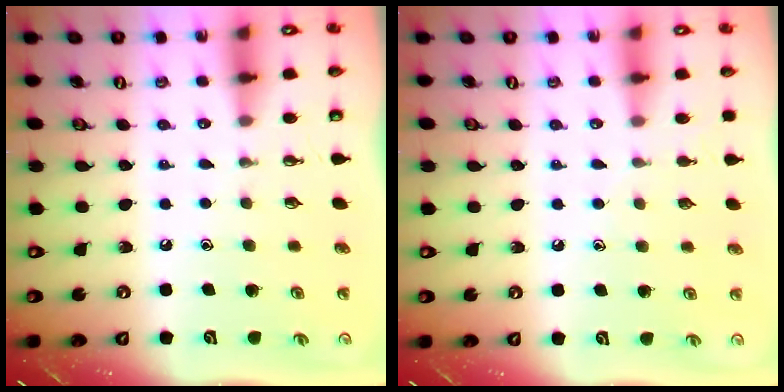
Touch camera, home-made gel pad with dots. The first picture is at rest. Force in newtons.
{"total": 3.3, "press": 3.2, "slide": 0.3}